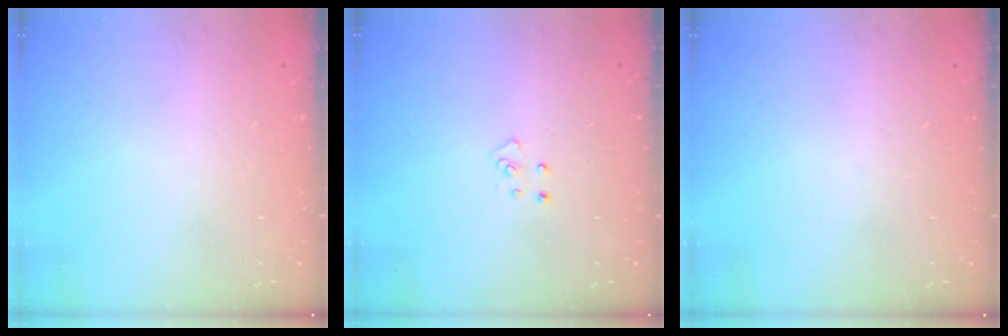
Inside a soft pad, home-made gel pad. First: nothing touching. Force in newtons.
{"total": 3.4, "press": 3.4, "slide": 0.3}
{"total": 0.0}